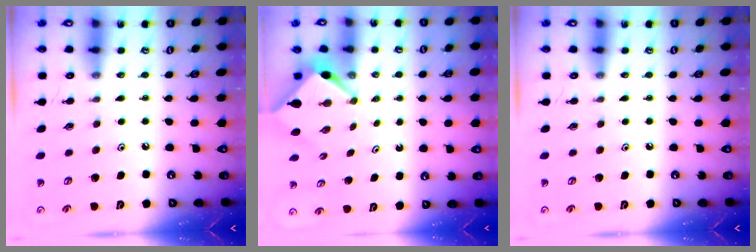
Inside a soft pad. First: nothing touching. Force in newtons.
{"total": 2.9, "press": 2.9, "slide": 0.4}
{"total": 0.0}